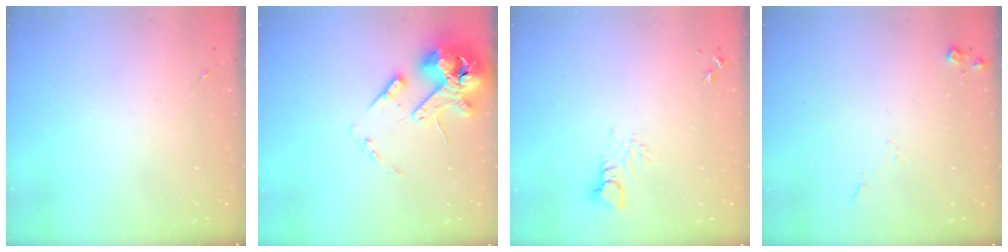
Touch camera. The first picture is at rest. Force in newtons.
{"total": 15.9, "press": 15.7, "slide": 2.5}
{"total": 3.5, "press": 3.5, "slide": 0.2}
{"total": 6.2, "press": 6.2, "slide": 0.5}